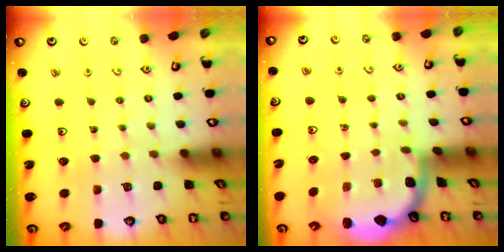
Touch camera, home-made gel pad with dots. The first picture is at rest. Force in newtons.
{"total": 1.8, "press": 1.8, "slide": 0.1}